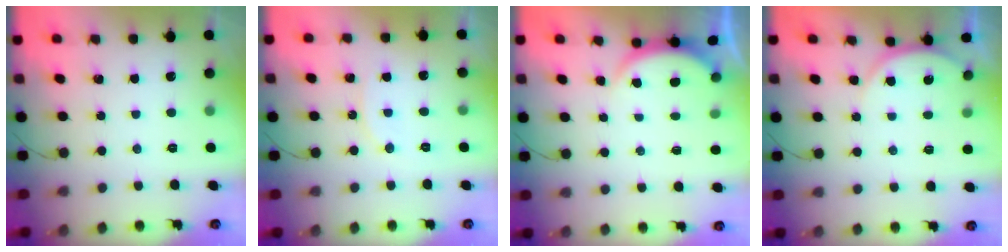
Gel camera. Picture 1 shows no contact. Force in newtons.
{"total": 6.0, "press": 6.0, "slide": 0.2}
{"total": 2.3, "press": 2.2, "slide": 0.5}
{"total": 5.2, "press": 5.1, "slide": 0.6}